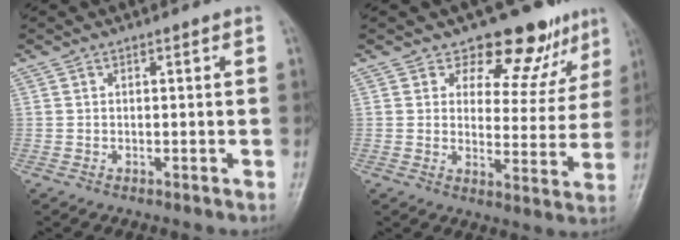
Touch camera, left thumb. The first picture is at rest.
{"total": 11.2, "force": [9.0, 5.8, 3.3], "torque": [0.008, -0.064, 0.105]}